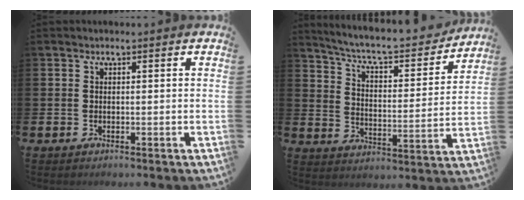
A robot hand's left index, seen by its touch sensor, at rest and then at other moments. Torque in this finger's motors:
{"motor_torque": [0.04, -0.79, 0.46, 0.21]}